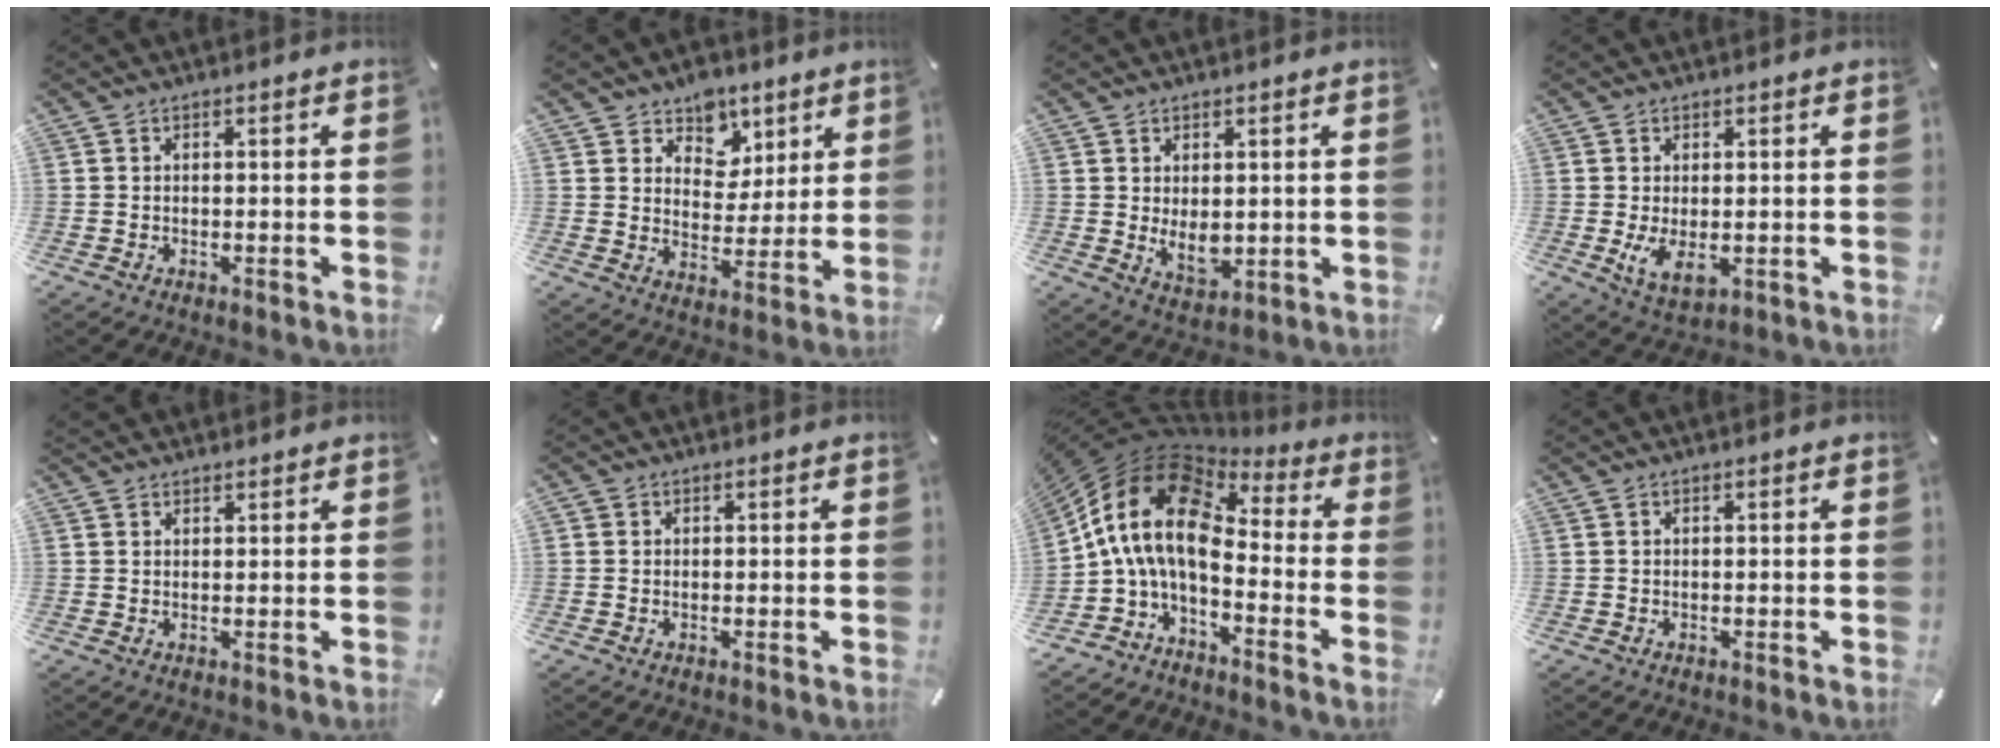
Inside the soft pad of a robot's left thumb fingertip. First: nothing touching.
{"total": 8.4, "force": [5.2, 6.6, 0.5], "torque": [-0.015, -0.048, 0.096]}
{"total": 5.8, "force": [0.6, 3.8, 4.4], "torque": [-0.077, -0.012, 0.008]}
{"total": 5.8, "force": [-0.3, 3.1, 4.9], "torque": [-0.096, -0.011, -0.008]}
{"total": 1.4, "force": [1.2, 0.8, -0.2], "torque": [0.011, -0.003, 0.022]}
{"total": 0.7, "force": [0.1, 0.7, 0.1], "torque": [0.000, 0.006, 0.000]}
{"total": 13.3, "force": [-0.4, 8.3, 10.4], "torque": [-0.240, -0.012, -0.016]}
{"total": 0.0}